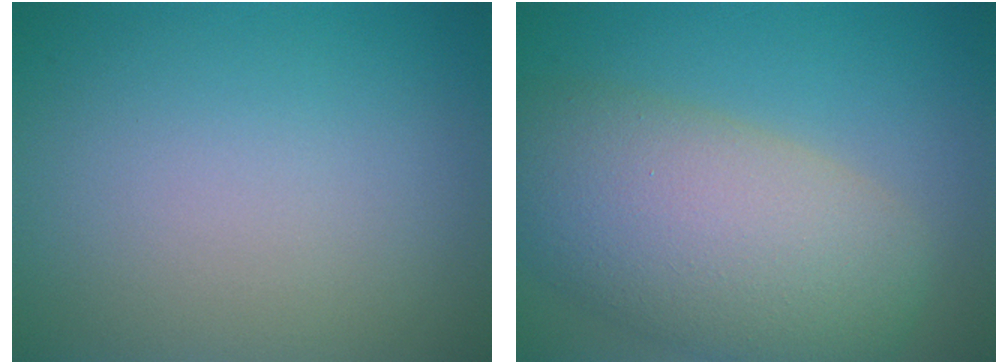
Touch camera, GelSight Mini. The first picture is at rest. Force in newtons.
{"total": 10.1, "press": 10.0, "slide": 0.4}